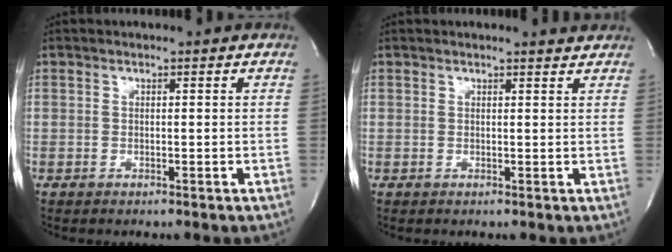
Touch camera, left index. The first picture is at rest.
{"total": 1.5, "force": [1.5, -0.1, 0.0], "torque": [-0.006, -0.010, 0.009]}